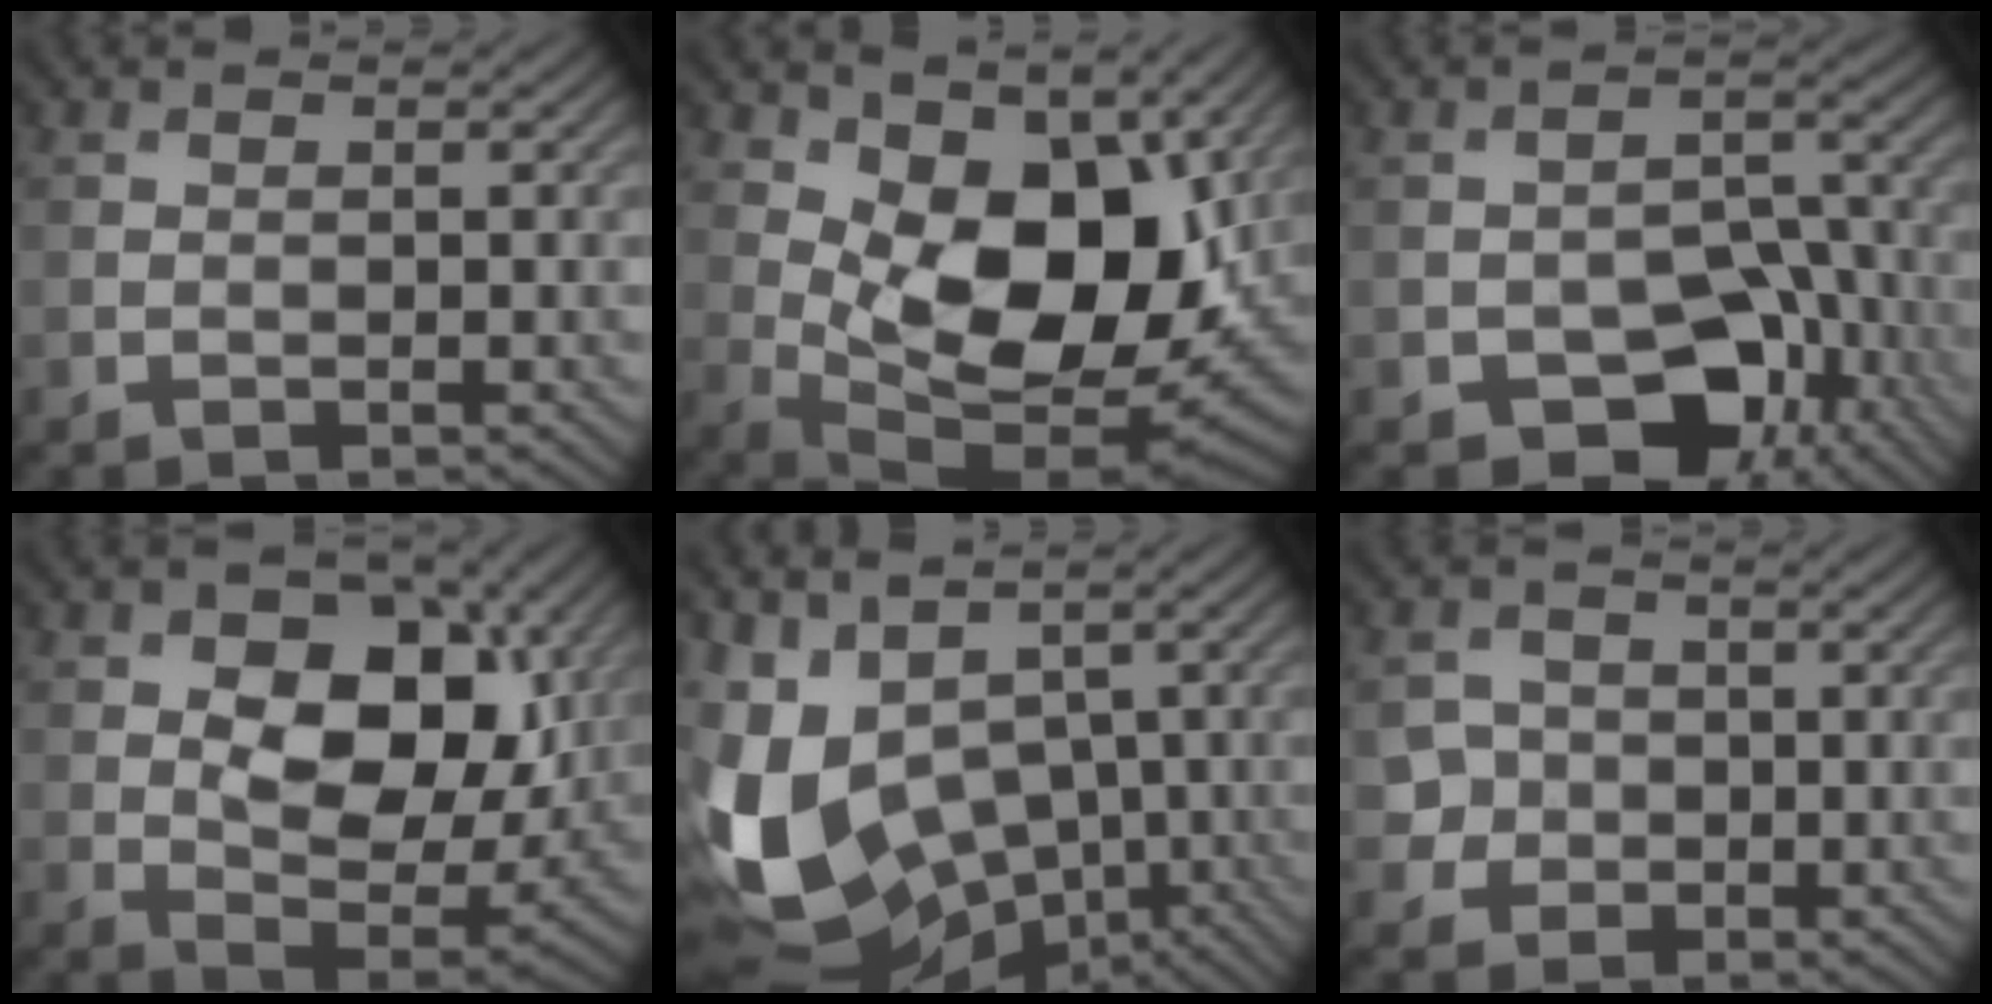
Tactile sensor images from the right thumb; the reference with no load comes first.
{"total": 14.6, "force": [3.6, 7.7, 11.9], "torque": [-0.203, -0.017, 0.074]}
{"total": 10.1, "force": [-5.0, 6.4, 6.0], "torque": [-0.084, -0.012, -0.083]}
{"total": 12.5, "force": [2.7, 7.8, 9.3], "torque": [-0.162, -0.008, 0.045]}
{"total": 15.4, "force": [-2.3, 10.2, 11.3], "torque": [-0.280, -0.036, -0.008]}
{"total": 4.2, "force": [-0.7, 4.0, 0.9], "torque": [-0.016, -0.002, -0.026]}